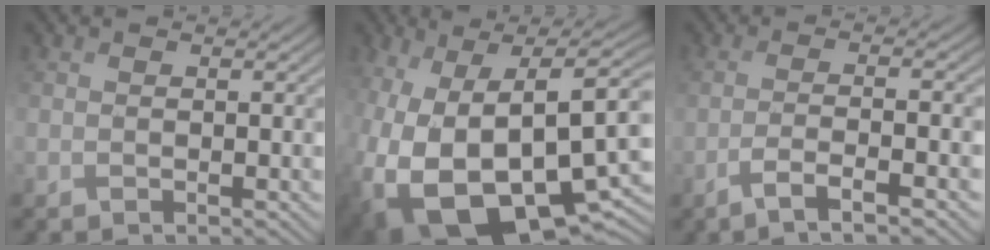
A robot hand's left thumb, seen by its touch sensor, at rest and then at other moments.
{"total": 18.8, "force": [-3.4, 11.8, 14.3], "torque": [-0.271, -0.062, -0.012]}
{"total": 5.3, "force": [-2.9, 0.8, 4.3], "torque": [-0.063, 0.012, -0.068]}